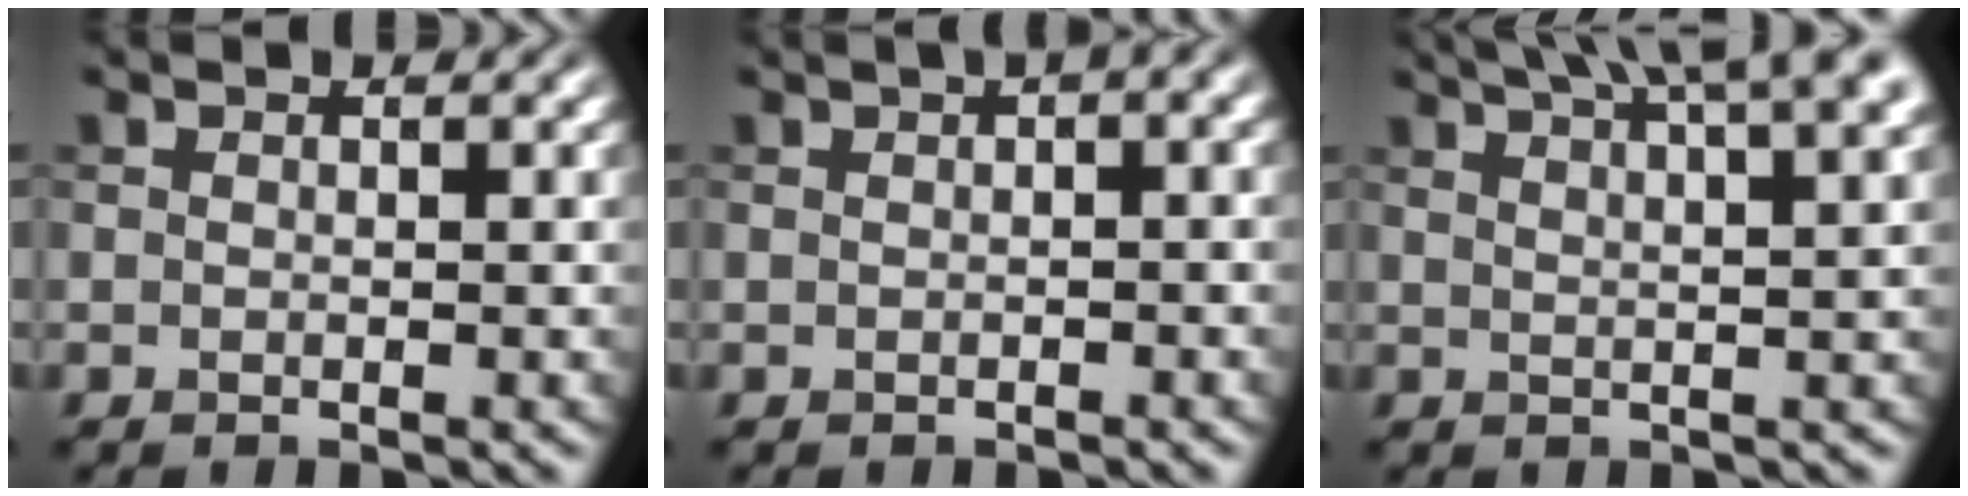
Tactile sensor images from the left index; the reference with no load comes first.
{"total": 2.7, "force": [0.9, 0.8, 2.4], "torque": [-0.024, 0.010, 0.006]}
{"total": 10.8, "force": [7.3, 3.2, 7.2], "torque": [-0.068, 0.047, 0.064]}